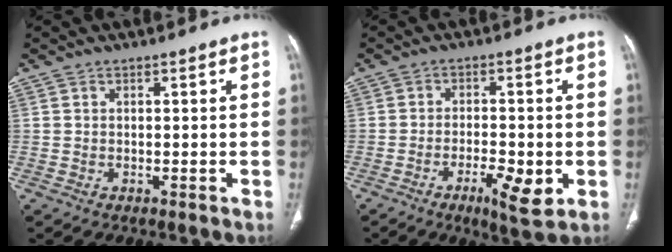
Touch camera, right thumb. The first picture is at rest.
{"total": 7.3, "force": [-2.7, 2.1, 6.4], "torque": [-0.106, 0.000, -0.041]}